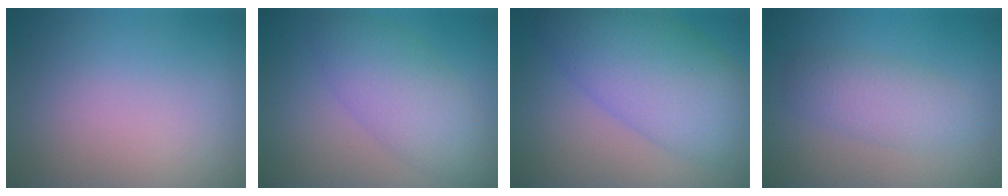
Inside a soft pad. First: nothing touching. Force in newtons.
{"total": 4.9, "press": 4.9, "slide": 0.1}
{"total": 8.0, "press": 8.0, "slide": 0.3}
{"total": 3.0, "press": 3.0, "slide": 0.1}